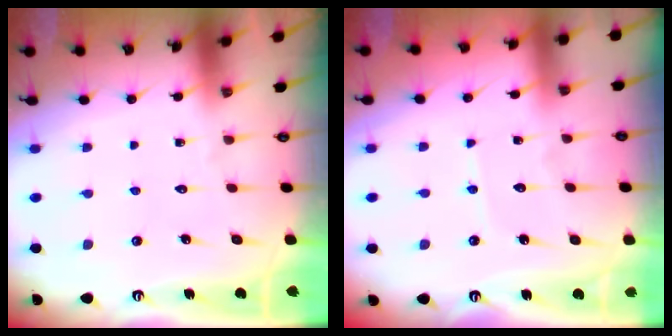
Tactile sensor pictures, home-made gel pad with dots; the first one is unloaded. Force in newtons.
{"total": 3.3, "press": 3.3, "slide": 0.2}